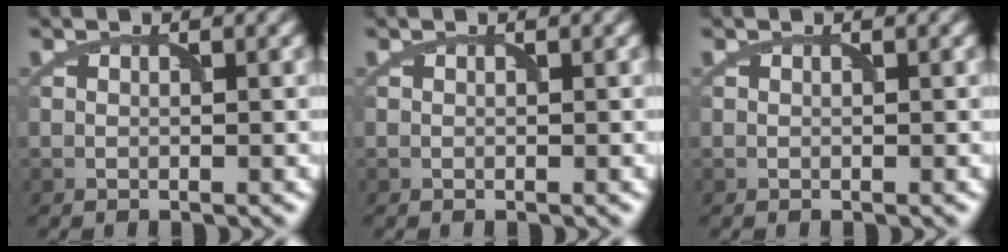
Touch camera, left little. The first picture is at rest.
{"total": 0.0}
{"total": 0.0}